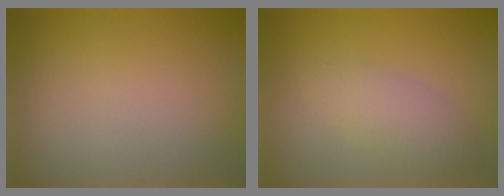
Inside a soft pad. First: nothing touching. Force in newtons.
{"total": 2.8, "press": 2.8, "slide": 0.1}